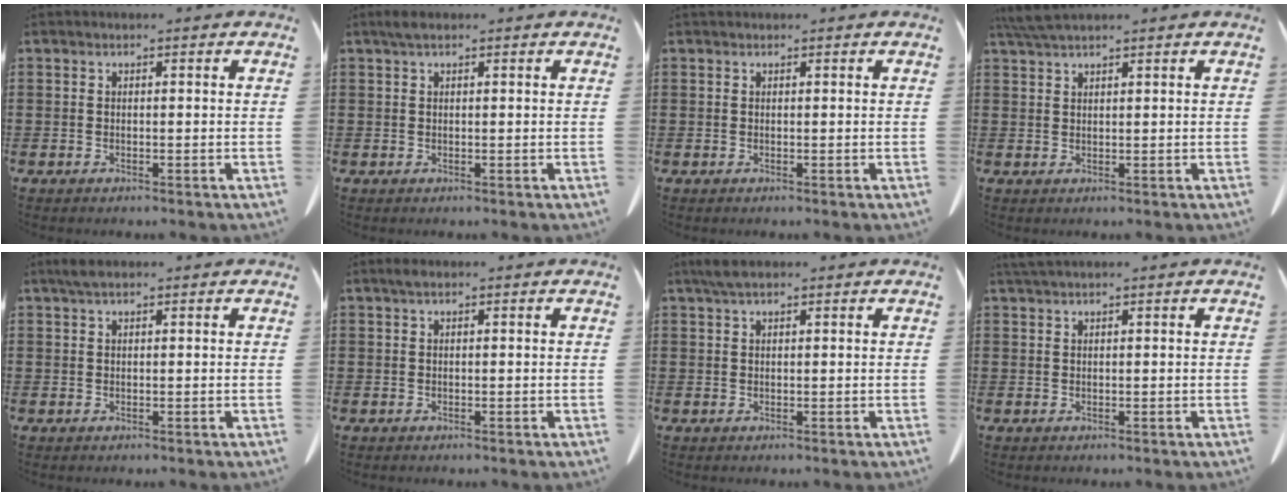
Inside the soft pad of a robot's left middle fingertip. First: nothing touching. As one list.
[{"total": 1.4, "force": [0.7, 0.5, 1.0], "torque": [-0.022, 0.004, 0.012]}, {"total": 0.0}, {"total": 3.4, "force": [2.8, 0.4, 1.9], "torque": [-0.046, 0.000, 0.053]}, {"total": 1.6, "force": [1.0, 0.6, 1.1], "torque": [-0.025, 0.004, 0.017]}, {"total": 0.8, "force": [0.4, 0.3, 0.6], "torque": [-0.013, 0.005, 0.006]}, {"total": 2.0, "force": [1.3, 0.7, 1.4], "torque": [-0.032, 0.004, 0.023]}, {"total": 1.2, "force": [1.0, 0.0, 0.6], "torque": [-0.015, 0.000, 0.019]}]